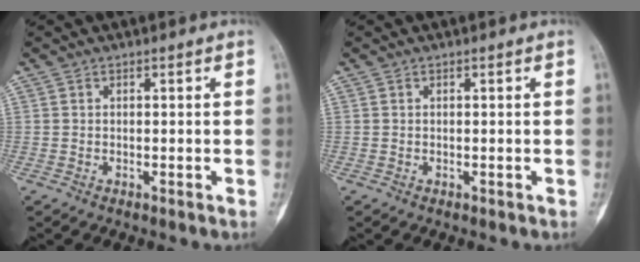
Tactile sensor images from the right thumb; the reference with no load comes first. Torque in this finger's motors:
{"motor_torque": [0.20, 0.20, 0.09, -0.06, 0.00]}